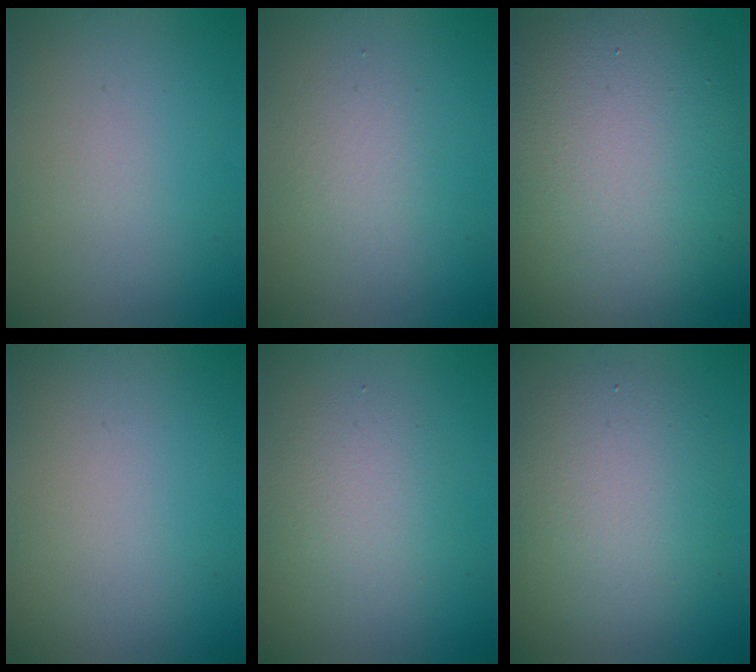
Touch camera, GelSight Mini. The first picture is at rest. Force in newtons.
{"total": 1.5, "press": 1.5, "slide": 0.1}
{"total": 14.3, "press": 14.3, "slide": 1.3}
{"total": 0.0}
{"total": 2.5, "press": 2.5, "slide": 0.2}
{"total": 5.6, "press": 5.6, "slide": 0.5}